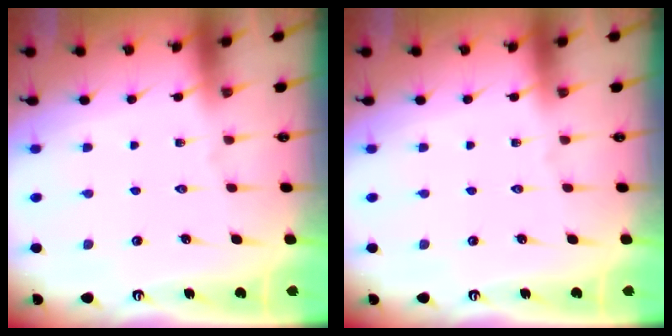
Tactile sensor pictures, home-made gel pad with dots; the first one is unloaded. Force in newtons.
{"total": 0.0}